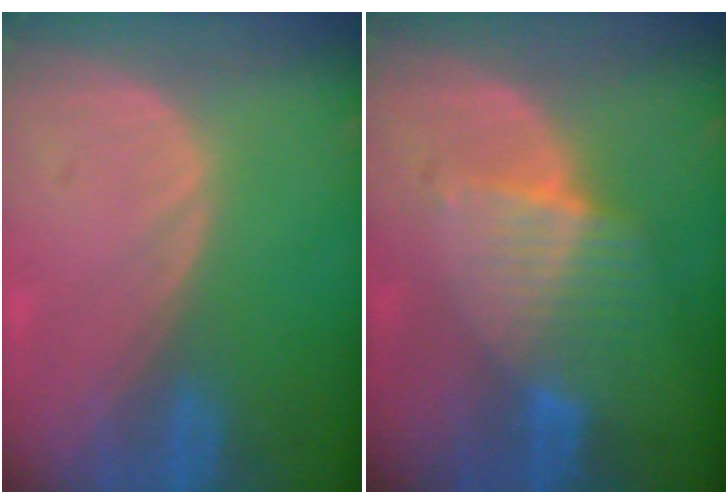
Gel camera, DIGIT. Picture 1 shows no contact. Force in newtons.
{"total": 6.9, "press": 6.0, "slide": 3.3}